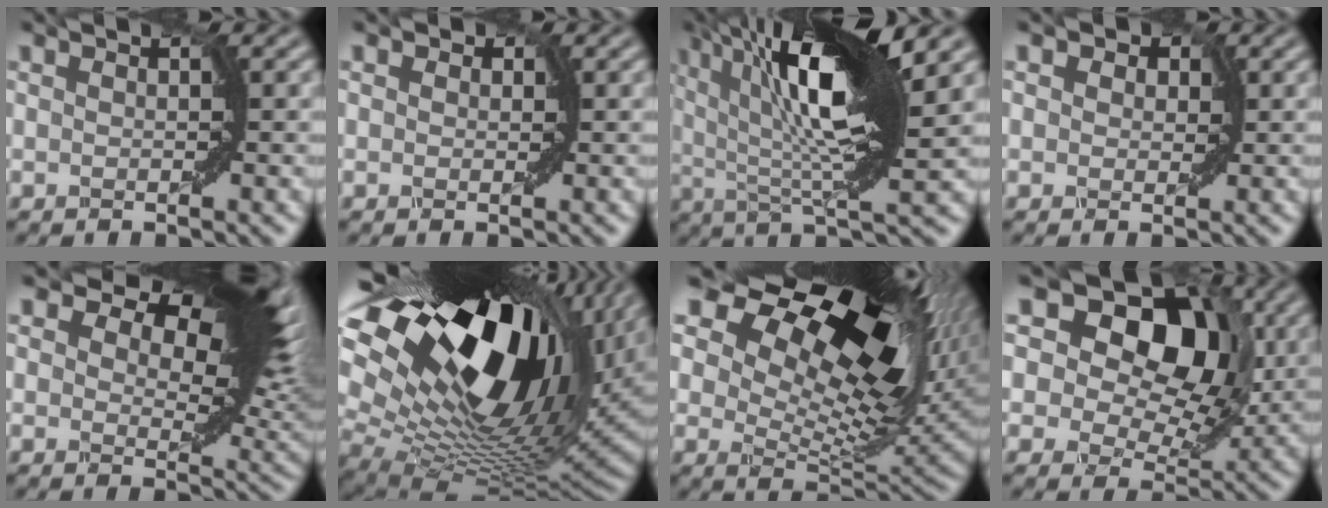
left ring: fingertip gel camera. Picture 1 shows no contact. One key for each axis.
{"total": 0.9, "fx": 0.3, "fy": 0.7, "fz": 0.3, "tx": 0.000, "ty": 0.000, "tz": -0.002}
{"total": 12.3, "fx": 4.6, "fy": 3.1, "fz": 11.0, "tx": -0.166, "ty": 0.013, "tz": 0.072}
{"total": 2.7, "fx": 1.3, "fy": 1.9, "fz": 1.4, "tx": -0.019, "ty": 0.010, "tz": -0.003}
{"total": 10.4, "fx": 5.7, "fy": 4.7, "fz": 7.3, "tx": -0.102, "ty": 0.002, "tz": 0.089}
{"total": 20.7, "fx": 8.3, "fy": 10.2, "fz": 16.0, "tx": -0.282, "ty": 0.017, "tz": 0.141}
{"total": 17.9, "fx": 9.7, "fy": 8.3, "fz": 12.5, "tx": -0.196, "ty": 0.052, "tz": 0.141}
{"total": 13.5, "fx": 6.0, "fy": 8.8, "fz": 8.2, "tx": -0.110, "ty": 0.042, "tz": 0.071}